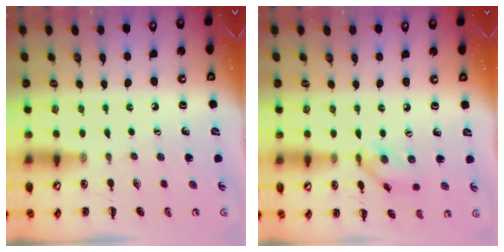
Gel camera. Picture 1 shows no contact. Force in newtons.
{"total": 8.4, "press": 8.3, "slide": 0.7}